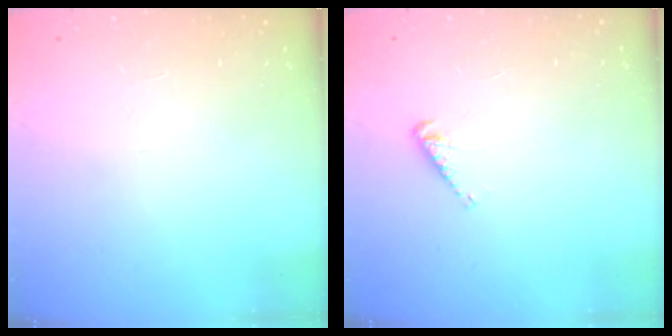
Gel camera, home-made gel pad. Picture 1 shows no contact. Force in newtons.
{"total": 2.9, "press": 2.9, "slide": 0.3}